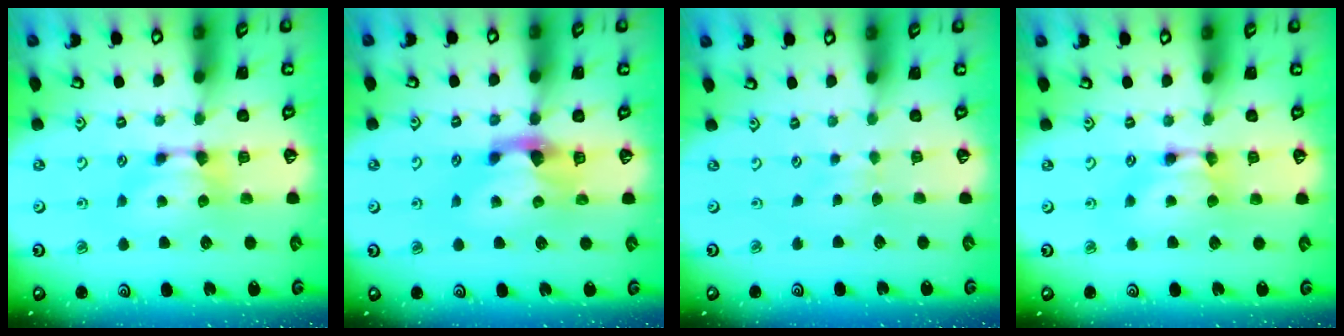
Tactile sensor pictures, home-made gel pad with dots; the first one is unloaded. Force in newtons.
{"total": 2.3, "press": 2.1, "slide": 0.8}
{"total": 3.5, "press": 3.5, "slide": 0.4}
{"total": 1.5, "press": 1.5, "slide": 0.2}